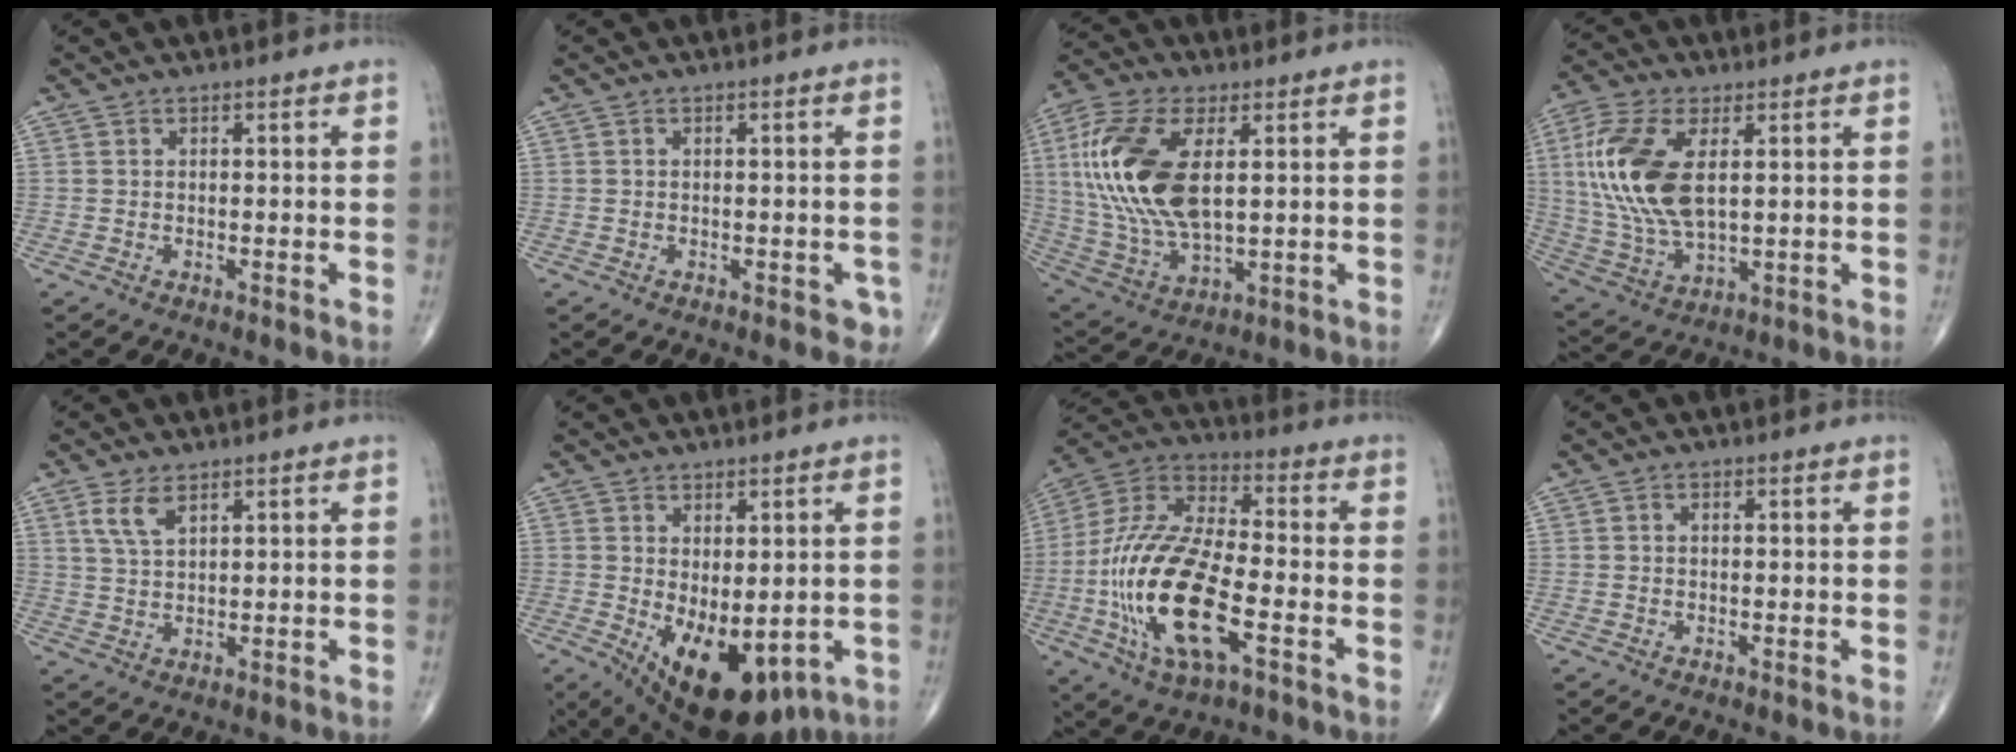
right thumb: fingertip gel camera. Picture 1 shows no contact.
{"total": 2.2, "force": [-0.9, 1.5, 1.4], "torque": [0.002, 0.002, -0.009]}
{"total": 20.0, "force": [3.8, 9.9, 17.0], "torque": [-0.365, -0.011, 0.073]}
{"total": 16.8, "force": [3.2, 8.4, 14.2], "torque": [-0.313, -0.007, 0.068]}
{"total": 4.6, "force": [2.6, 2.0, 3.3], "torque": [-0.065, -0.006, 0.057]}
{"total": 14.9, "force": [-3.8, 7.8, 12.1], "torque": [-0.175, -0.018, -0.030]}
{"total": 22.6, "force": [-6.0, 9.1, 19.7], "torque": [-0.417, 0.018, -0.105]}
{"total": 0.5, "force": [0.0, 0.4, 0.4], "torque": [-0.006, 0.002, -0.001]}